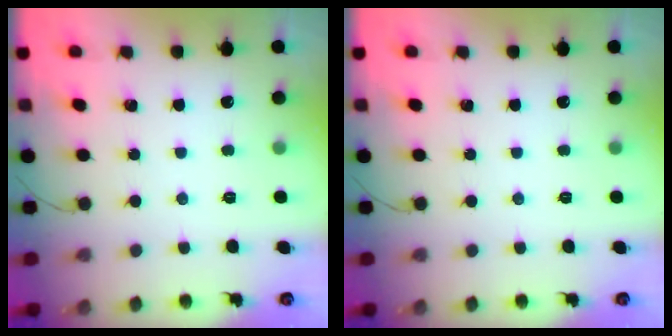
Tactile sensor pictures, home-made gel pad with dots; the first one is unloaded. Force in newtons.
{"total": 0.0}